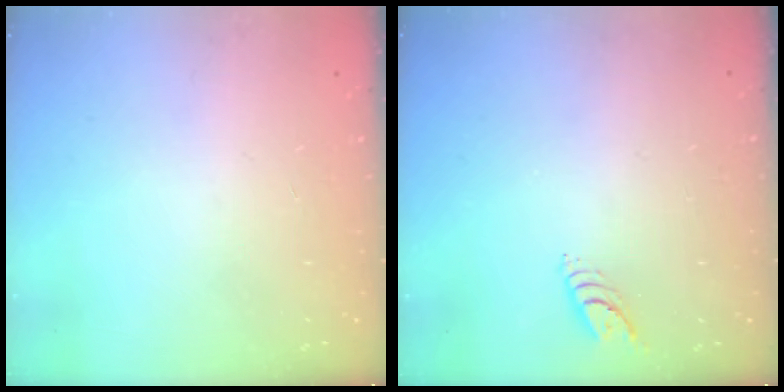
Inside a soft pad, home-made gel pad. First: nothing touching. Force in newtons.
{"total": 5.6, "press": 5.6, "slide": 0.4}